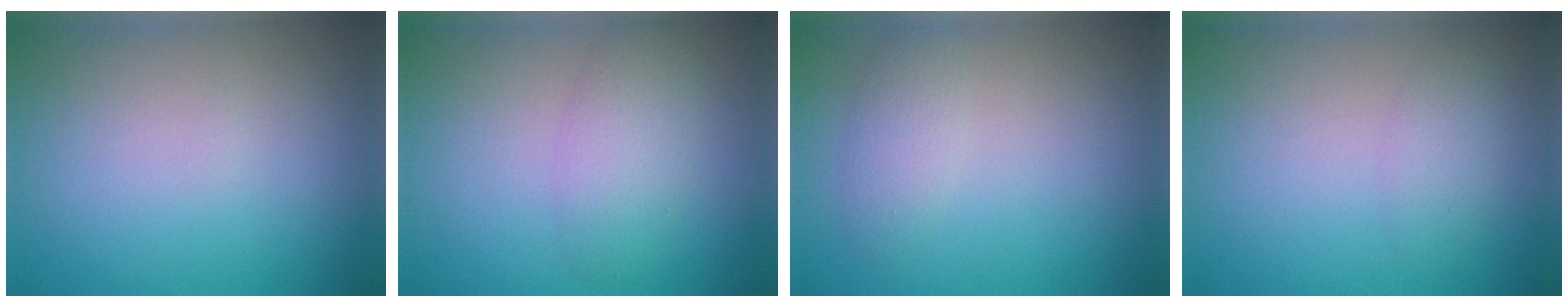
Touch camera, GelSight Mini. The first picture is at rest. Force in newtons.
{"total": 3.1, "press": 3.1, "slide": 0.1}
{"total": 1.9, "press": 1.9, "slide": 0.1}
{"total": 1.8, "press": 1.8, "slide": 0.0}